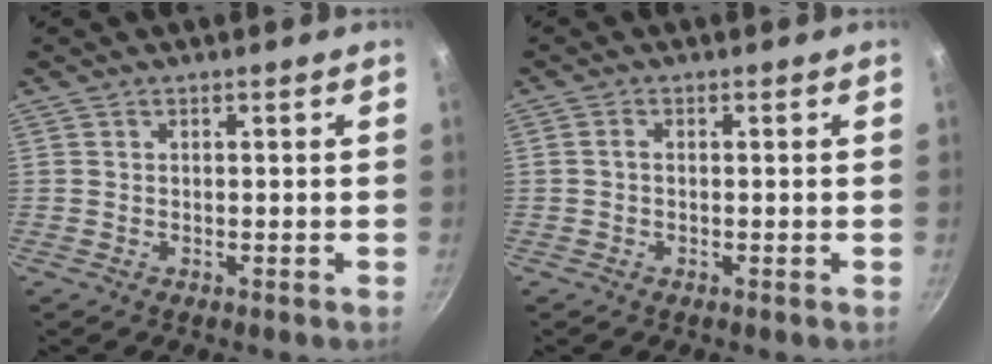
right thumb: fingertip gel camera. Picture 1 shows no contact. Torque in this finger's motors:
{"motor_torque": [-0.67, 0.02, -0.16, 0.09, 0.08]}